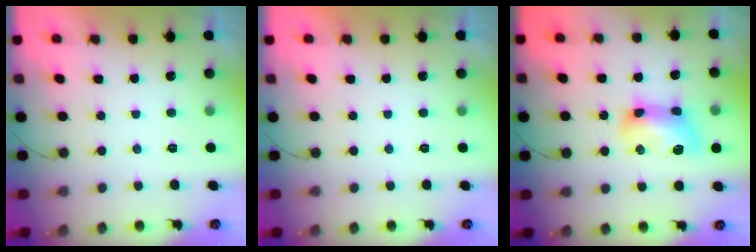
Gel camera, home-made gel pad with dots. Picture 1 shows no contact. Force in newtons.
{"total": 0.0}
{"total": 12.5, "press": 12.5, "slide": 0.4}